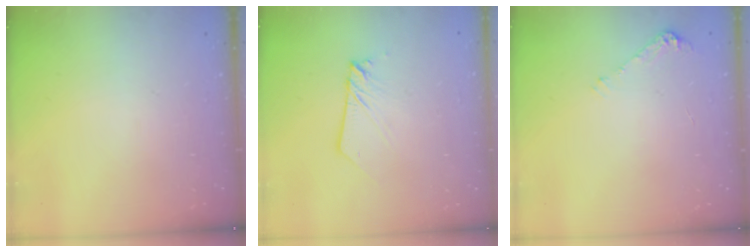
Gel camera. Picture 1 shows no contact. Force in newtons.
{"total": 2.7, "press": 2.7, "slide": 0.2}
{"total": 5.6, "press": 5.6, "slide": 0.6}